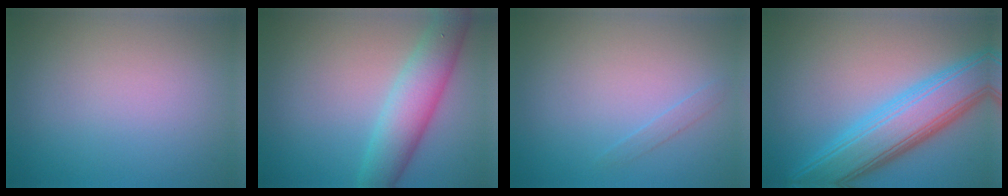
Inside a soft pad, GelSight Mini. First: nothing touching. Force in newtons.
{"total": 5.7, "press": 5.7, "slide": 0.0}
{"total": 0.7, "press": 0.7, "slide": 0.0}
{"total": 8.0, "press": 8.0, "slide": 0.2}